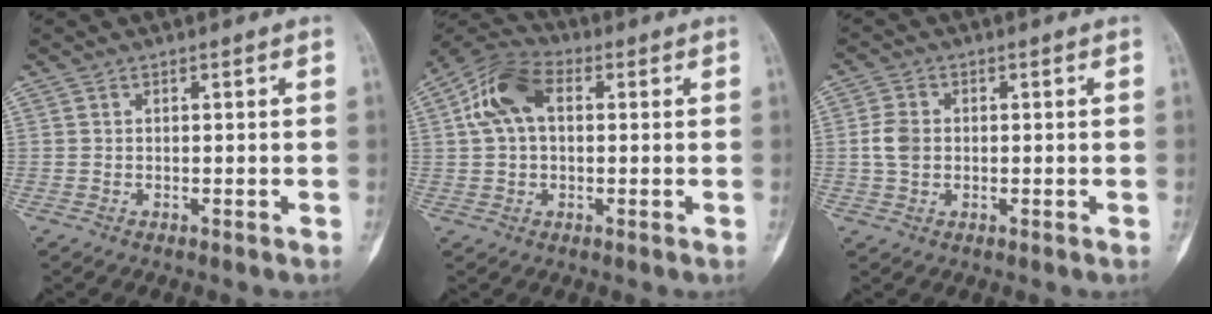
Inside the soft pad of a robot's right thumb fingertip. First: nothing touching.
{"total": 10.5, "force": [1.9, 6.9, 7.7], "torque": [-0.148, 0.029, 0.027]}
{"total": 4.0, "force": [0.0, 3.0, 2.6], "torque": [-0.054, 0.007, -0.004]}